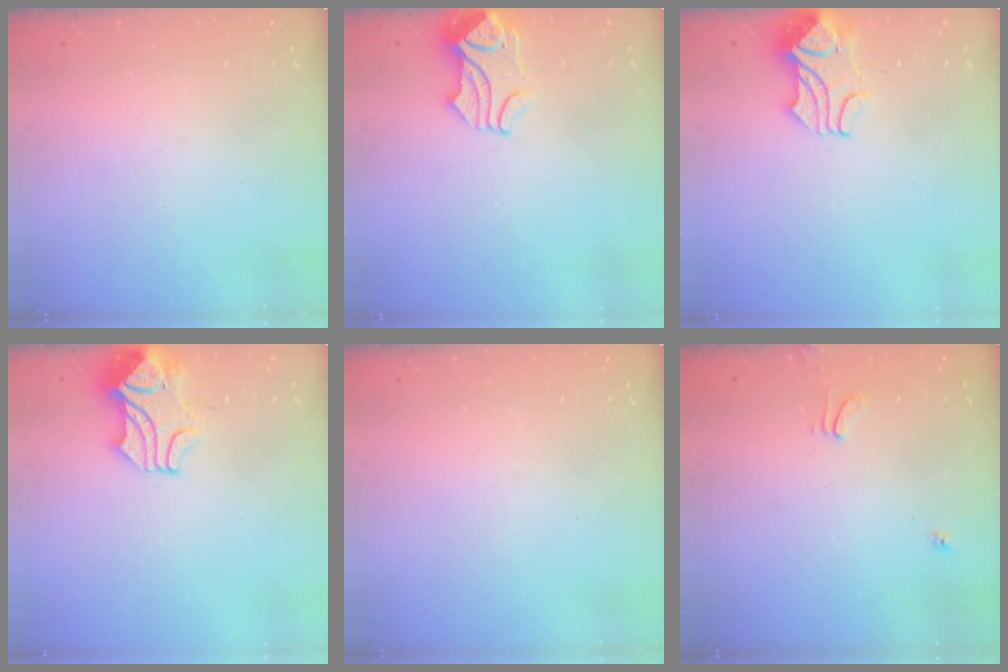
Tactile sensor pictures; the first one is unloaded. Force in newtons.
{"total": 2.0, "press": 1.8, "slide": 1.0}
{"total": 2.3, "press": 2.1, "slide": 0.8}
{"total": 2.2, "press": 2.1, "slide": 0.8}
{"total": 0.0}
{"total": 1.7, "press": 1.7, "slide": 0.4}